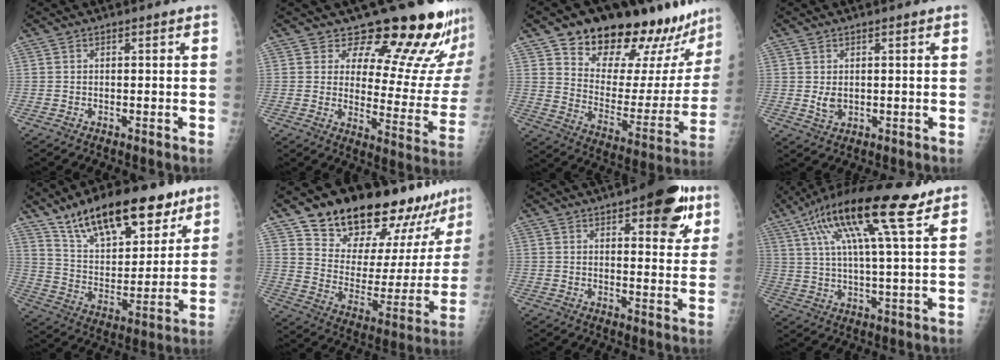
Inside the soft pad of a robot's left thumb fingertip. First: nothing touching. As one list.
[{"total": 18.6, "force": [15.9, 6.3, 7.3], "torque": [-0.041, -0.128, 0.190]}, {"total": 26.5, "force": [20.0, 10.4, 13.8], "torque": [-0.160, -0.095, 0.290]}, {"total": 2.6, "force": [0.4, 1.9, 1.7], "torque": [-0.024, -0.008, 0.014]}, {"total": 22.5, "force": [15.0, 9.8, 13.7], "torque": [-0.177, -0.051, 0.254]}, {"total": 25.0, "force": [20.6, 10.0, 10.2], "torque": [-0.110, -0.109, 0.300]}, {"total": 13.7, "force": [7.2, 5.3, 10.4], "torque": [-0.093, -0.025, 0.089]}, {"total": 19.9, "force": [10.1, 4.3, 16.6], "torque": [-0.294, 0.003, 0.169]}]